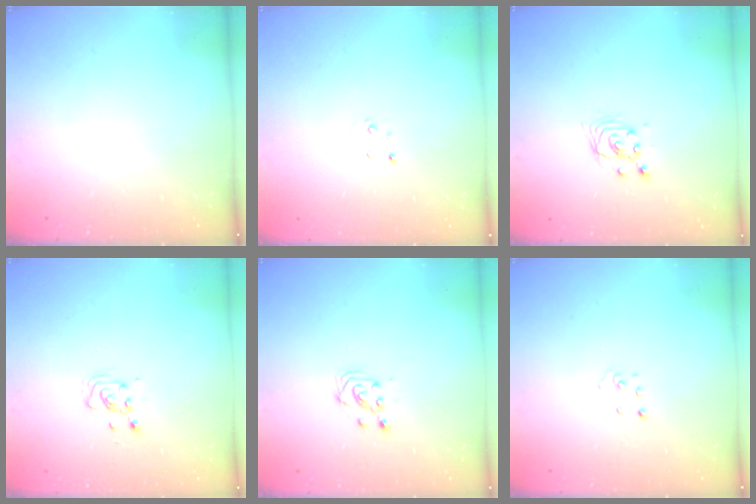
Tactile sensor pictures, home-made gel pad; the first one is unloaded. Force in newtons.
{"total": 2.0, "press": 2.0, "slide": 0.2}
{"total": 2.9, "press": 2.9, "slide": 0.1}
{"total": 4.7, "press": 4.6, "slide": 1.1}
{"total": 3.0, "press": 2.9, "slide": 0.8}
{"total": 1.9, "press": 1.9, "slide": 0.1}